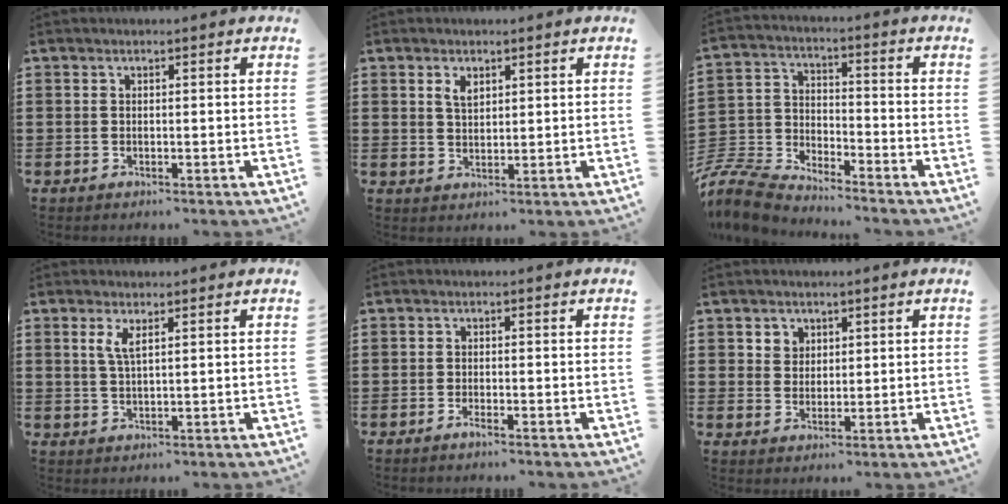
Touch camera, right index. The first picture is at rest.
{"total": 2.2, "force": [1.3, 1.2, 1.3], "torque": [-0.028, 0.004, 0.023]}
{"total": 7.8, "force": [-7.6, 1.3, 1.5], "torque": [-0.066, -0.006, -0.161]}
{"total": 2.7, "force": [1.2, 0.7, 2.3], "torque": [-0.049, 0.004, 0.020]}
{"total": 1.1, "force": [-0.9, -0.1, 0.7], "torque": [-0.014, -0.009, -0.014]}
{"total": 2.5, "force": [1.3, 2.1, 0.1], "torque": [-0.012, 0.010, 0.024]}